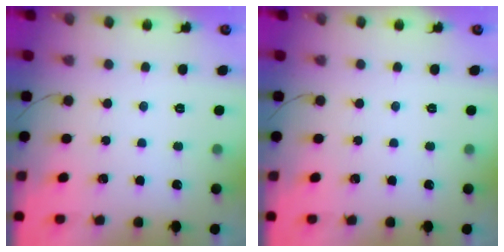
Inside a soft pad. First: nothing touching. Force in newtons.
{"total": 0.0}